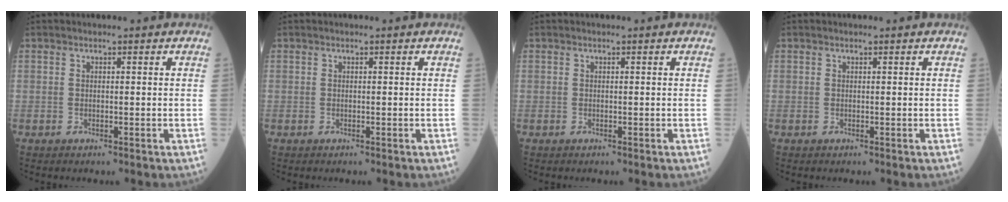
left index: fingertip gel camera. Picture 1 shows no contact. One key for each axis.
{"total": 0.0}
{"total": 0.0}
{"total": 0.0}